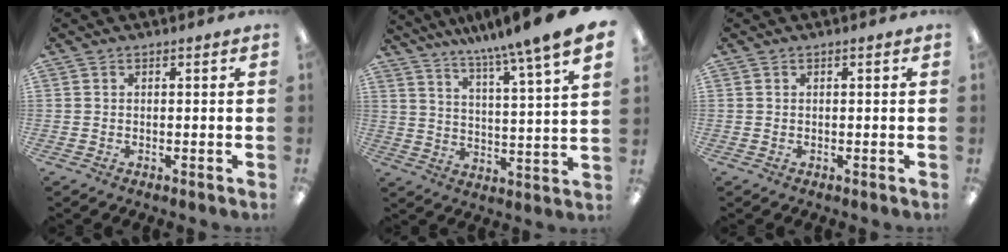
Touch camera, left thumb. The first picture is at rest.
{"total": 10.2, "force": [9.1, -0.9, 4.6], "torque": [-0.089, -0.079, 0.145]}
{"total": 0.0}